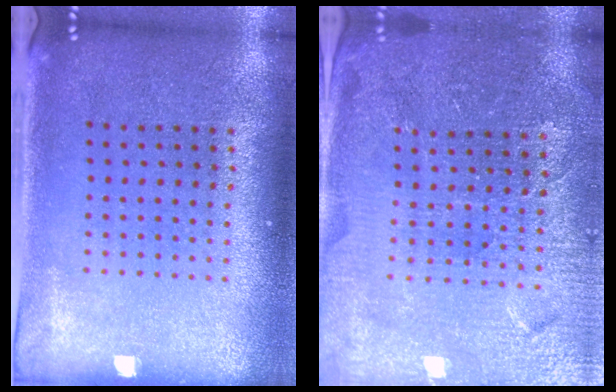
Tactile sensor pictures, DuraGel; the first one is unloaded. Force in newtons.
{"total": 4.3, "press": 4.1, "slide": 1.2}